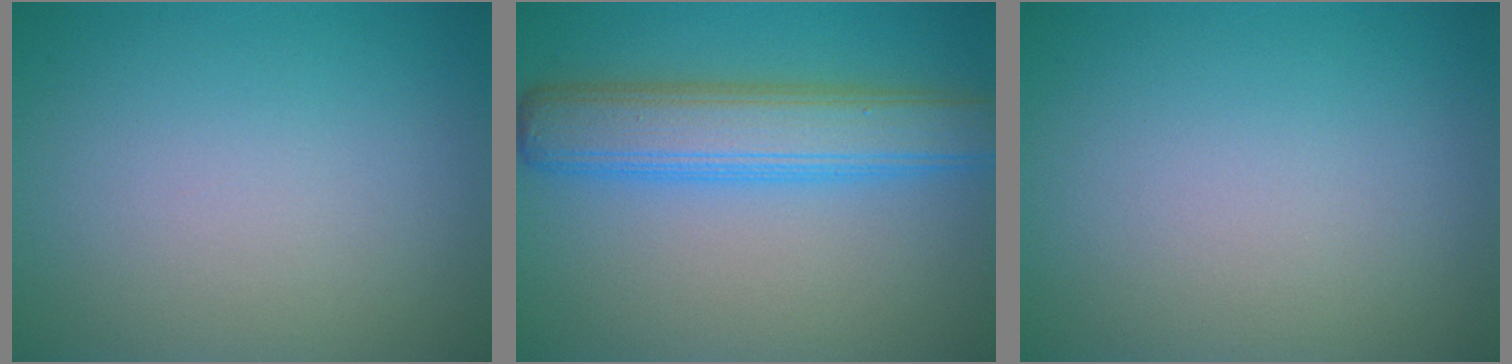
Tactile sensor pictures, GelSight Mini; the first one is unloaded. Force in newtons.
{"total": 5.5, "press": 5.5, "slide": 0.3}
{"total": 0.0}